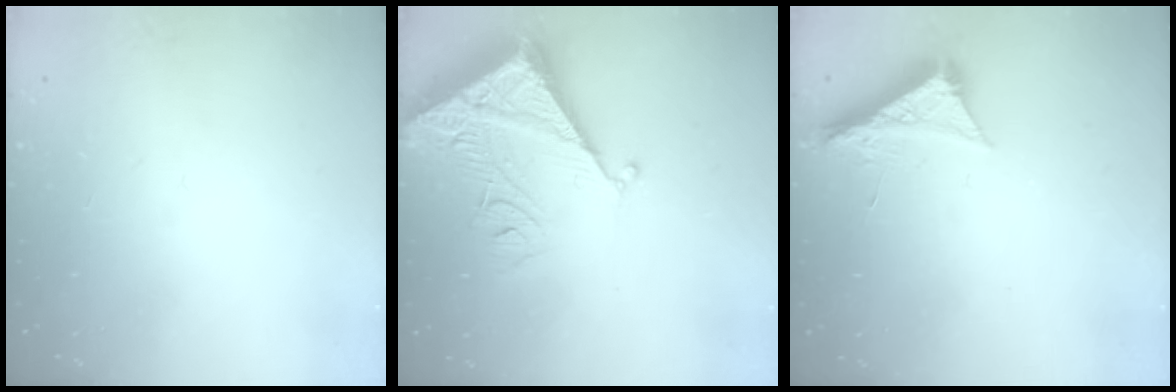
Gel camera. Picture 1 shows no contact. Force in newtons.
{"total": 7.4, "press": 7.3, "slide": 0.8}
{"total": 8.4, "press": 8.4, "slide": 0.4}